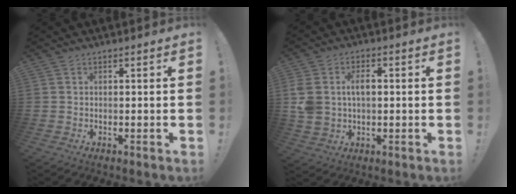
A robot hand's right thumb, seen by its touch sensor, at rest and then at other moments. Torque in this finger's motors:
{"motor_torque": [0.22, 0.17, 0.16, 0.58, 0.07]}